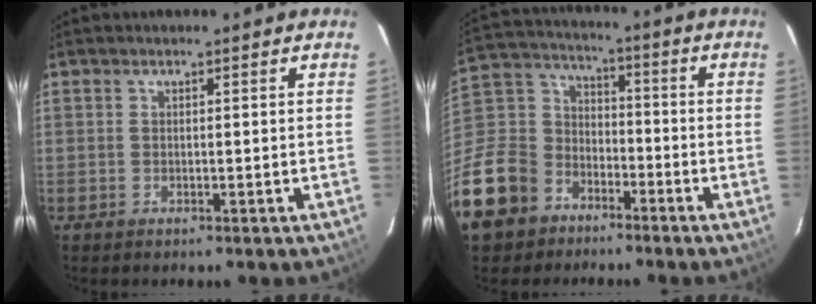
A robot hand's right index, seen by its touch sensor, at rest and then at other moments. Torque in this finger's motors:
{"motor_torque": [0.41, -0.77, -0.16, -0.21]}